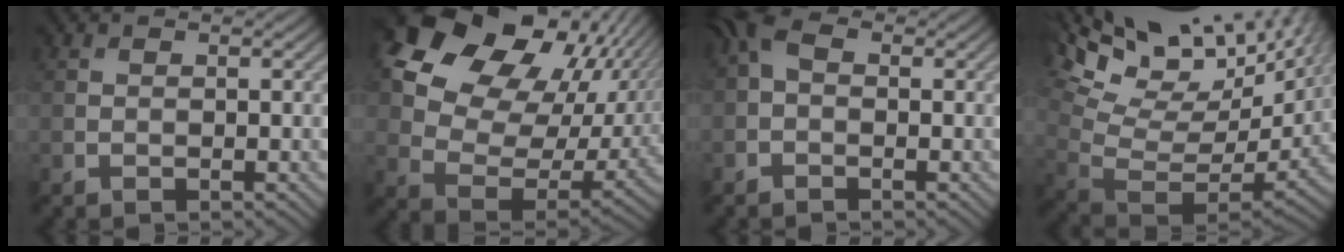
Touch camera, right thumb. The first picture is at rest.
{"total": 20.4, "force": [10.1, 13.7, 11.2], "torque": [-0.249, 0.044, 0.204]}
{"total": 3.6, "force": [0.2, 2.4, 2.7], "torque": [-0.060, 0.013, -0.011]}
{"total": 16.8, "force": [9.6, 6.6, 12.0], "torque": [-0.234, 0.039, 0.190]}